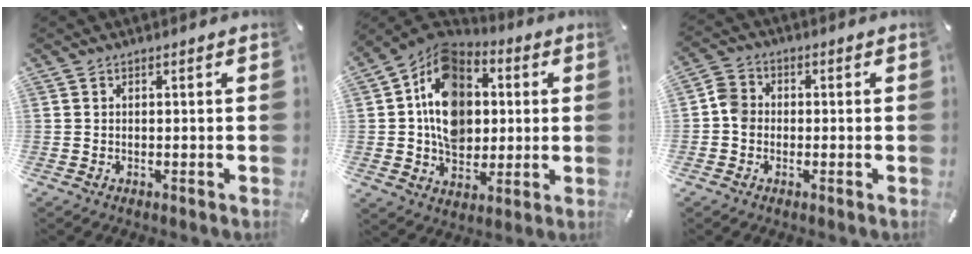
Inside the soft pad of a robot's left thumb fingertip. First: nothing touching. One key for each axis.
{"total": 15.1, "fx": 1.6, "fy": 12.3, "fz": 8.6, "tx": -0.154, "ty": 0.000, "tz": 0.027}
{"total": 4.3, "fx": -1.0, "fy": 3.7, "fz": 1.8, "tx": -0.031, "ty": 0.012, "tz": -0.015}